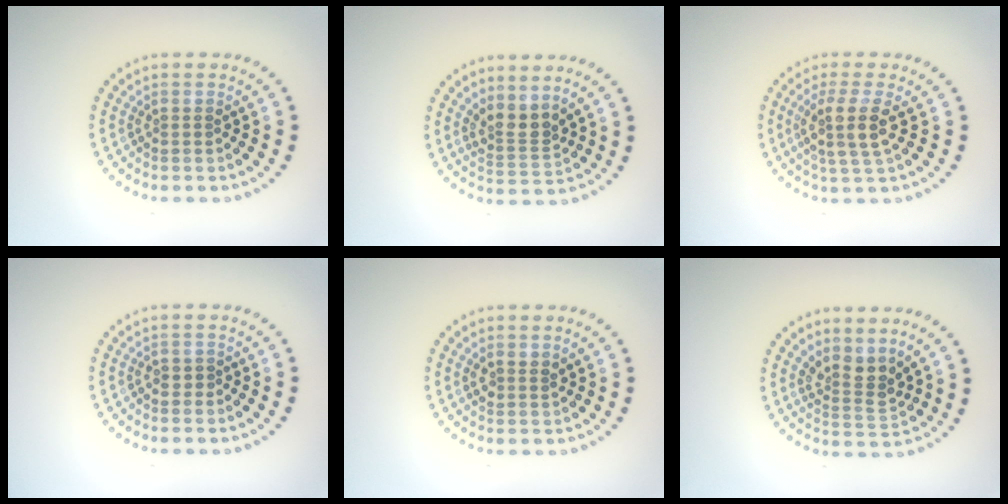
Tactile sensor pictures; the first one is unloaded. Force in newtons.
{"total": 2.6, "press": 1.9, "slide": 1.8}
{"total": 3.3, "press": 2.7, "slide": 1.8}
{"total": 0.7, "press": 0.5, "slide": 0.5}
{"total": 1.3, "press": 1.2, "slide": 0.6}
{"total": 2.7, "press": 2.1, "slide": 1.8}